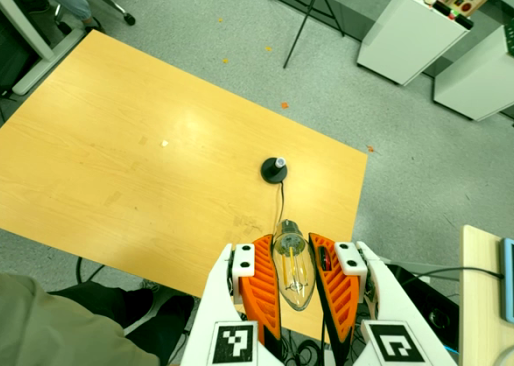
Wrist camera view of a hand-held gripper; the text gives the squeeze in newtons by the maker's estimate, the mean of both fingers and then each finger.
{"total": 21.5, "left": 23.3, "right": 19.8}